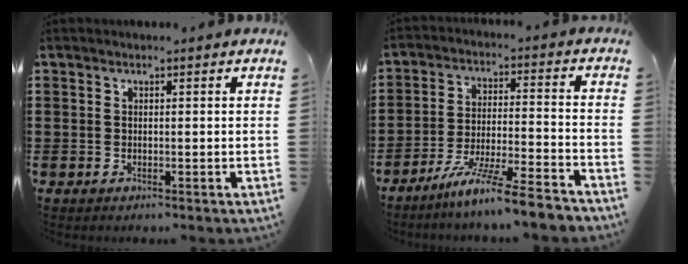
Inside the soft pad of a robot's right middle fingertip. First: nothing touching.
{"total": 9.5, "force": [-8.2, -0.4, 4.8], "torque": [-0.086, 0.001, -0.157]}